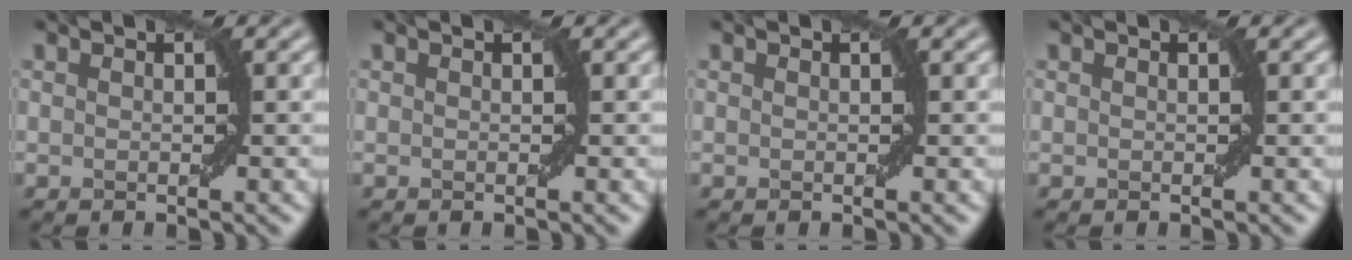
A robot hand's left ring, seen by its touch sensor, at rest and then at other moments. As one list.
[{"total": 0.0}, {"total": 0.0}, {"total": 0.0}]